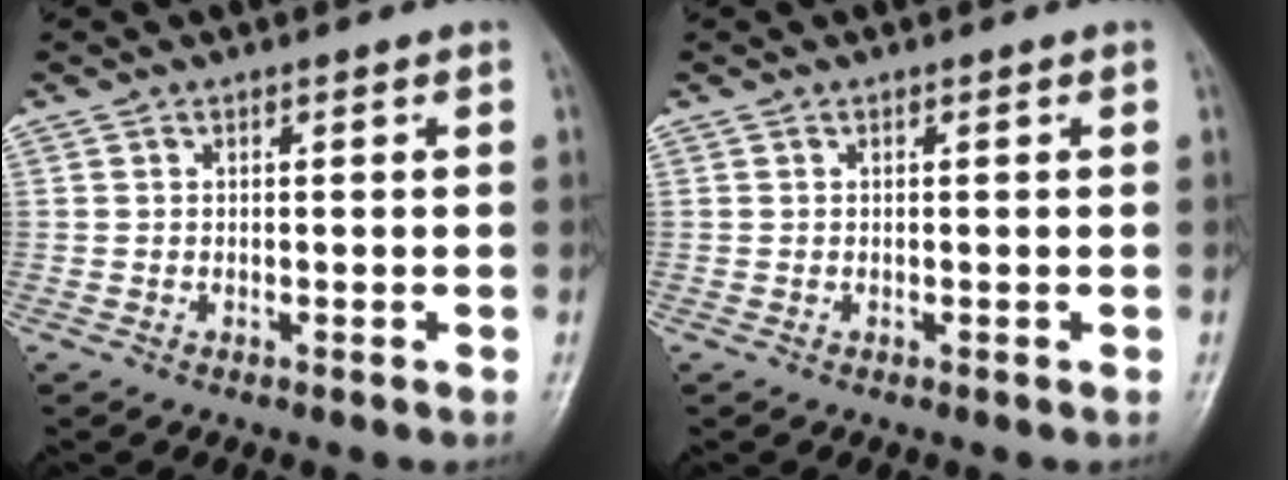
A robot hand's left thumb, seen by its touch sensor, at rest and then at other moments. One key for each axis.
{"total": 0.0}